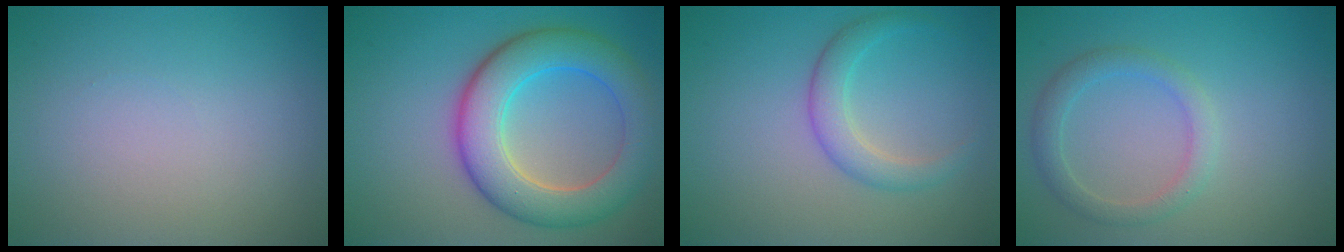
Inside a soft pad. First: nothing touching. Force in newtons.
{"total": 7.9, "press": 7.9, "slide": 0.2}
{"total": 2.6, "press": 2.6, "slide": 0.1}
{"total": 2.4, "press": 2.4, "slide": 0.1}